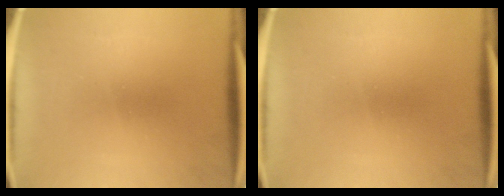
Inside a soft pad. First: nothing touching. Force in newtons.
{"total": 0.0}